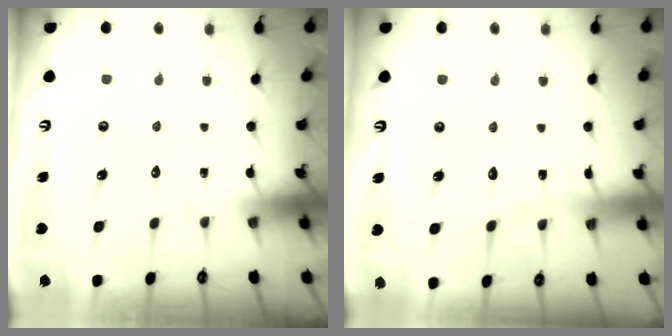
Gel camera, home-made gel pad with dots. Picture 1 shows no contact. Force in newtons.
{"total": 5.0, "press": 5.0, "slide": 0.2}